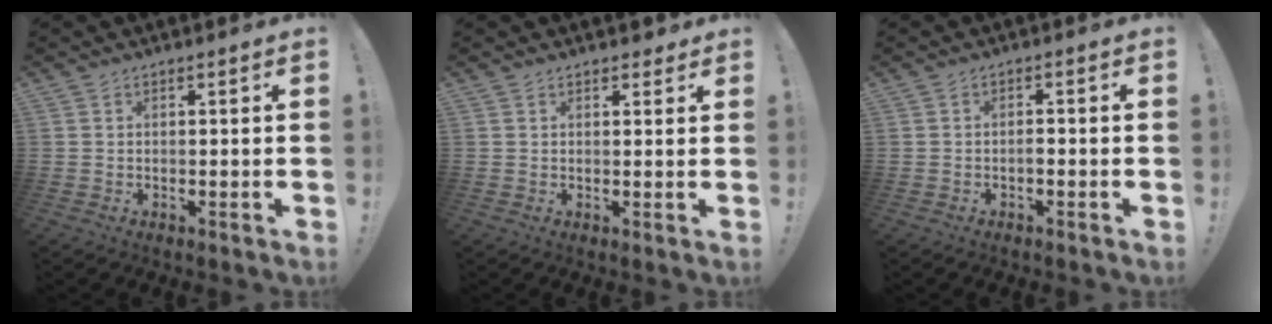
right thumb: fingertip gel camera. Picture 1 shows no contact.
{"total": 2.0, "force": [1.5, 1.1, 0.6], "torque": [0.003, -0.008, 0.027]}
{"total": 1.2, "force": [-0.8, 0.3, 0.8], "torque": [-0.019, 0.003, -0.014]}